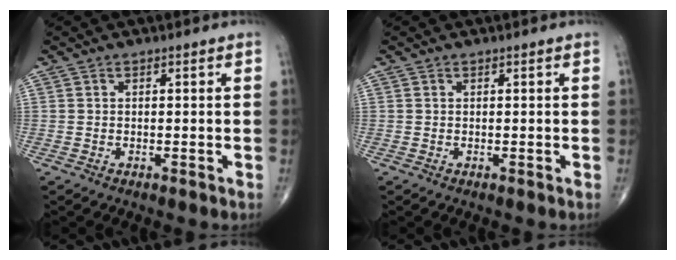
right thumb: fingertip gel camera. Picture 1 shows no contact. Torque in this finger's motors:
{"motor_torque": [-0.02, -0.23, -0.05, 0.03, -0.03]}